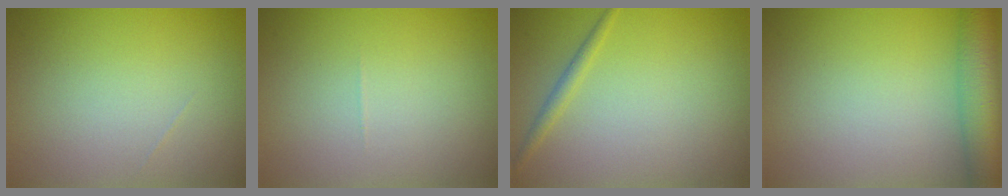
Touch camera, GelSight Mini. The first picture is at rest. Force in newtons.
{"total": 0.0}
{"total": 1.1, "press": 1.1, "slide": 0.1}
{"total": 6.9, "press": 6.9, "slide": 0.4}